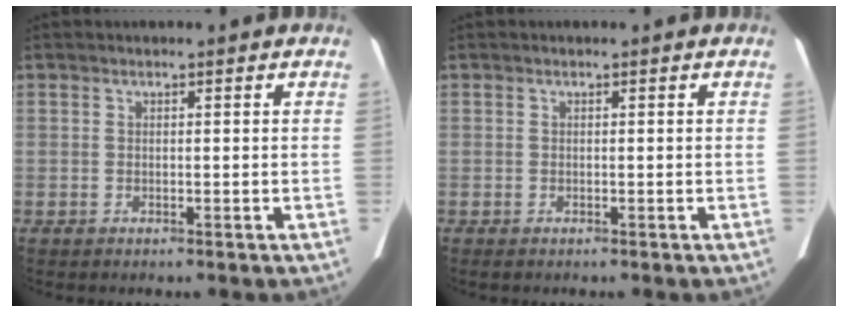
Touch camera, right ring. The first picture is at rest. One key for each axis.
{"total": 0.0}